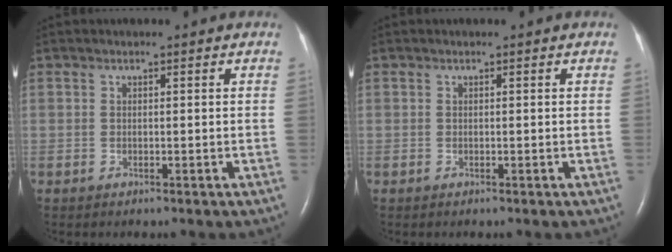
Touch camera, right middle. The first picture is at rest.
{"total": 0.0}